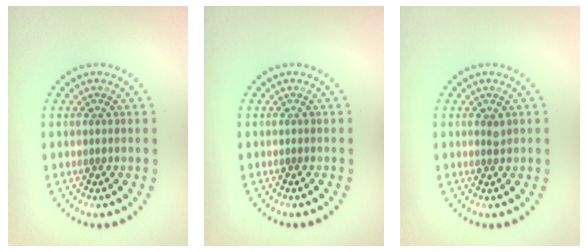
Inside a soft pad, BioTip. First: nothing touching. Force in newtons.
{"total": 0.0}
{"total": 0.6, "press": 0.5, "slide": 0.4}